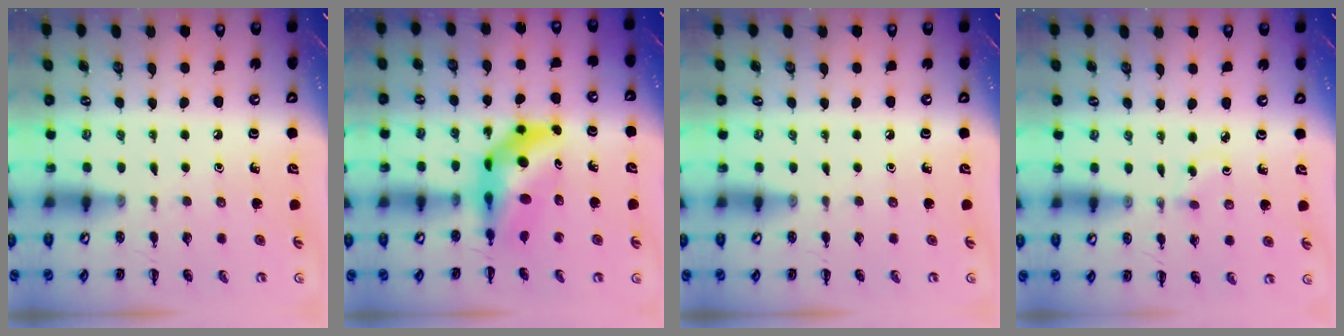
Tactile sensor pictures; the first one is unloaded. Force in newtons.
{"total": 9.3, "press": 8.8, "slide": 3.1}
{"total": 0.0}
{"total": 1.6, "press": 1.4, "slide": 0.8}